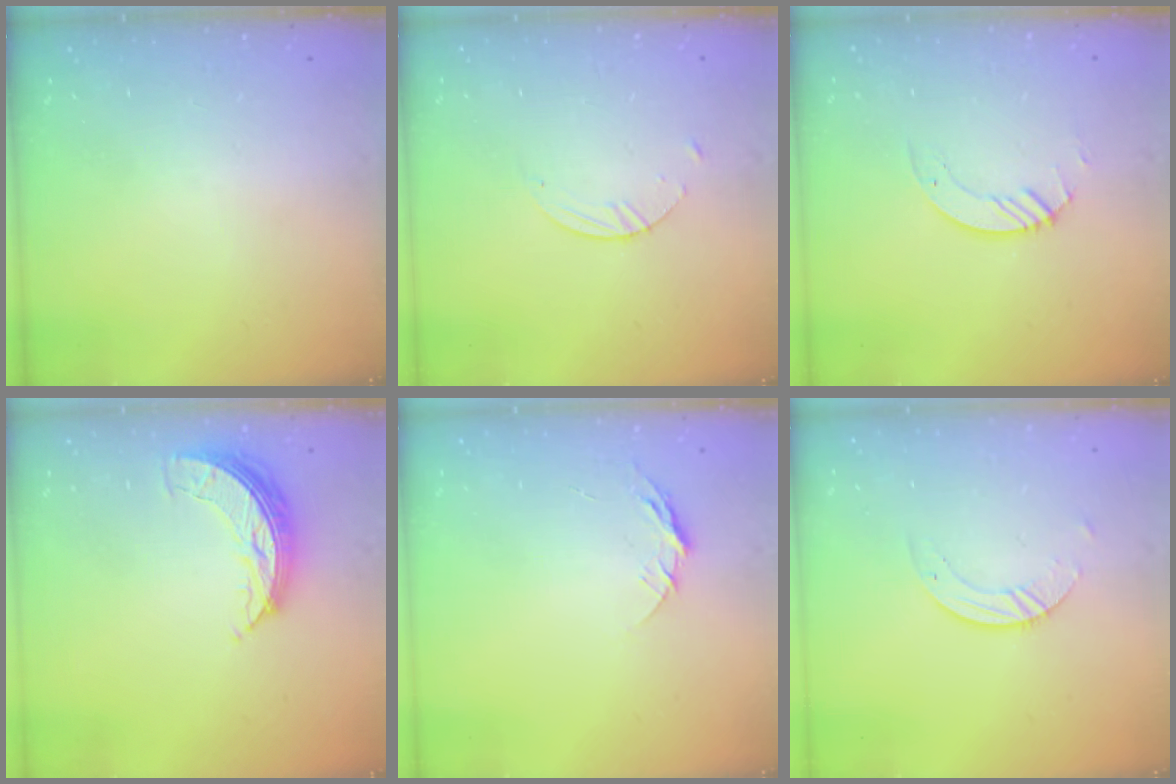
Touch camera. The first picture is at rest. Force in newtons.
{"total": 2.1, "press": 2.1, "slide": 0.2}
{"total": 2.9, "press": 2.9, "slide": 0.3}
{"total": 7.2, "press": 7.2, "slide": 0.3}
{"total": 6.5, "press": 6.5, "slide": 0.6}
{"total": 3.4, "press": 3.4, "slide": 0.1}